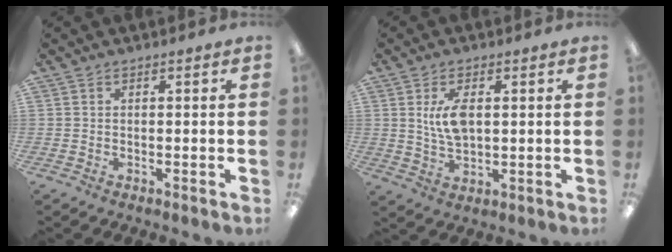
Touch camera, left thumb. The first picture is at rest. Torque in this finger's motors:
{"motor_torque": [-0.02, 0.49, -0.17, 0.06, 0.07]}